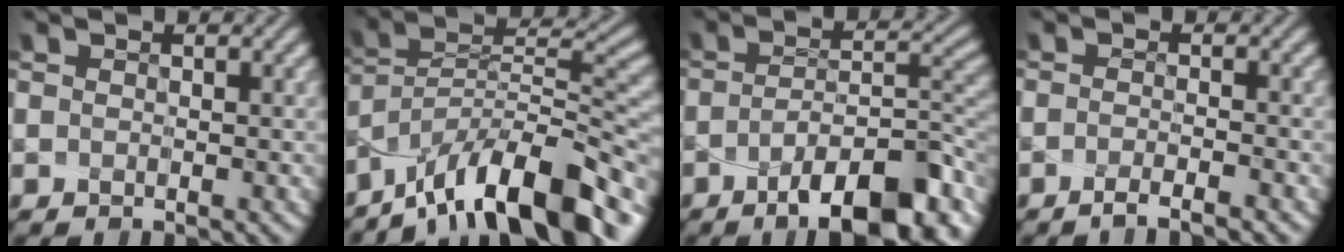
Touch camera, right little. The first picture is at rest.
{"total": 12.7, "force": [-8.4, 4.6, 8.2], "torque": [-0.140, 0.018, -0.139]}
{"total": 12.8, "force": [-6.4, 5.1, 9.8], "torque": [-0.138, -0.008, -0.081]}
{"total": 1.9, "force": [-1.4, -0.1, 1.3], "torque": [-0.021, -0.003, -0.022]}